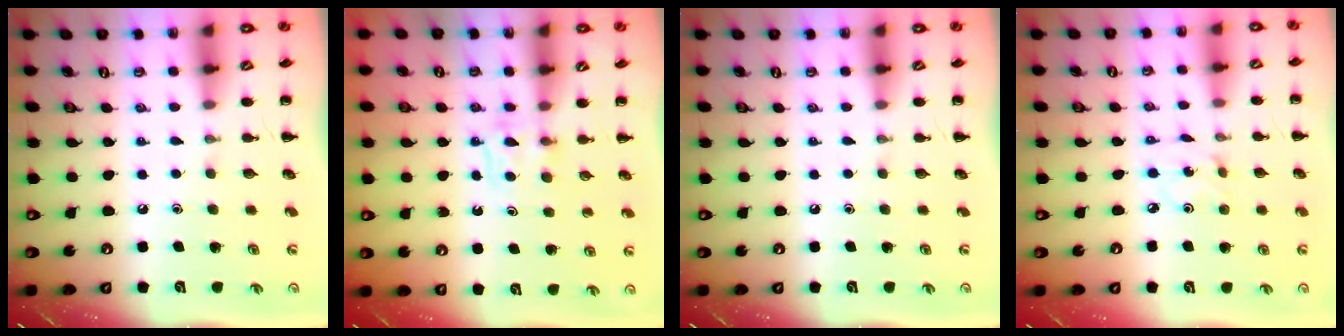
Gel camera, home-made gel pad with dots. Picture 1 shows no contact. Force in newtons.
{"total": 4.7, "press": 4.5, "slide": 1.3}
{"total": 0.0}
{"total": 1.0, "press": 1.0, "slide": 0.2}